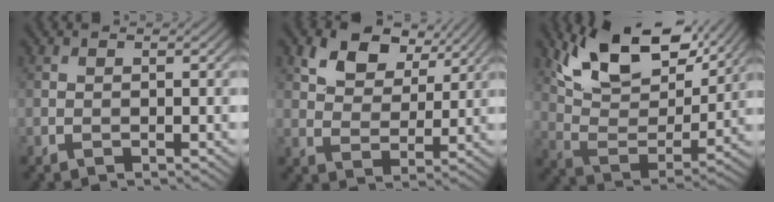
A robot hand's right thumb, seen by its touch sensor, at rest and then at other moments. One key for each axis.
{"total": 7.8, "fx": 4.6, "fy": 4.6, "fz": 4.3, "tx": -0.089, "ty": -0.001, "tz": 0.082}
{"total": 14.1, "fx": 9.4, "fy": 6.1, "fz": 8.4, "tx": -0.169, "ty": -0.007, "tz": 0.161}